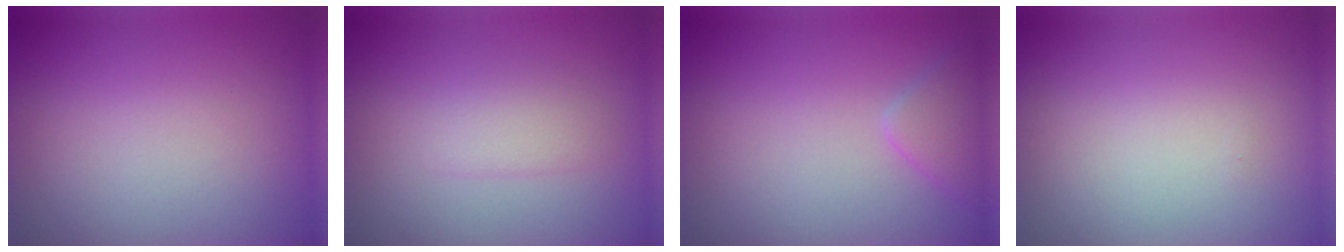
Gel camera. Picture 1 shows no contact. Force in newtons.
{"total": 1.7, "press": 1.7, "slide": 0.1}
{"total": 1.9, "press": 1.9, "slide": 0.1}
{"total": 0.0}